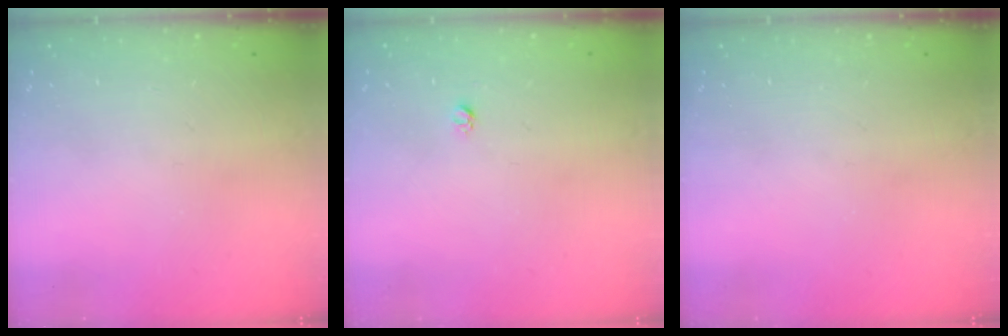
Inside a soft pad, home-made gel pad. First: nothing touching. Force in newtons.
{"total": 2.7, "press": 2.7, "slide": 0.3}
{"total": 0.0}